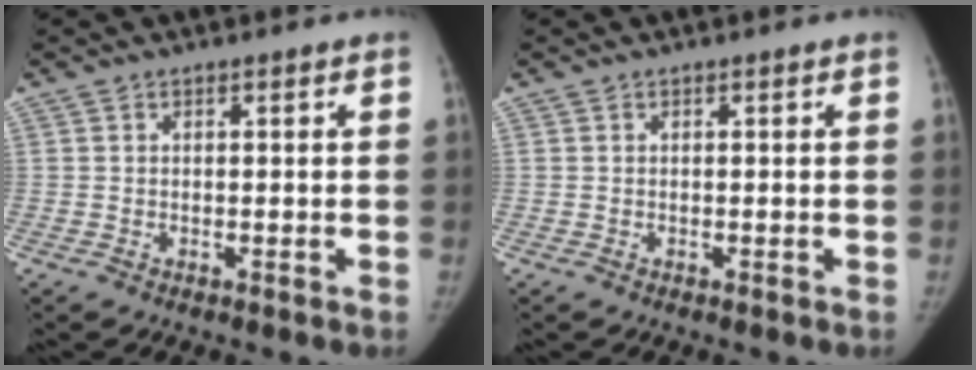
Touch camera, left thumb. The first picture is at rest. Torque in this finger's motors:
{"motor_torque": [-0.11, -0.18, 0.00, 0.06, -0.01]}